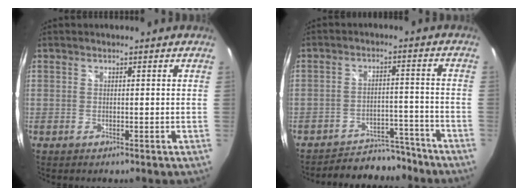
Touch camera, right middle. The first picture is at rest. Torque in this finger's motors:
{"motor_torque": [0.13, -0.29, -0.02, 0.00]}